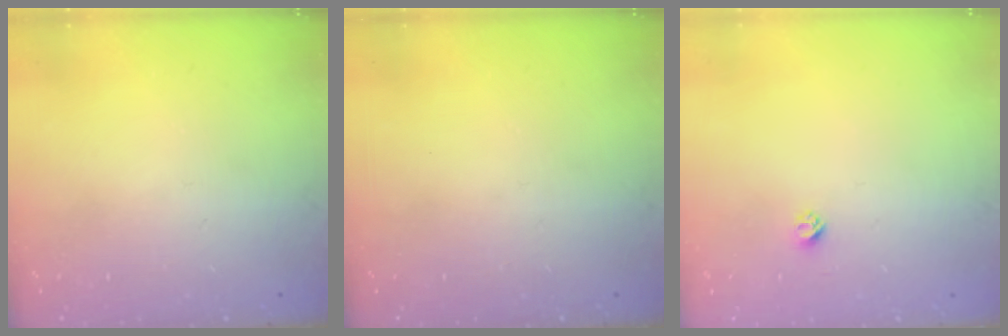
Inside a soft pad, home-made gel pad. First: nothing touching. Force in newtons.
{"total": 0.0}
{"total": 2.3, "press": 2.3, "slide": 0.2}